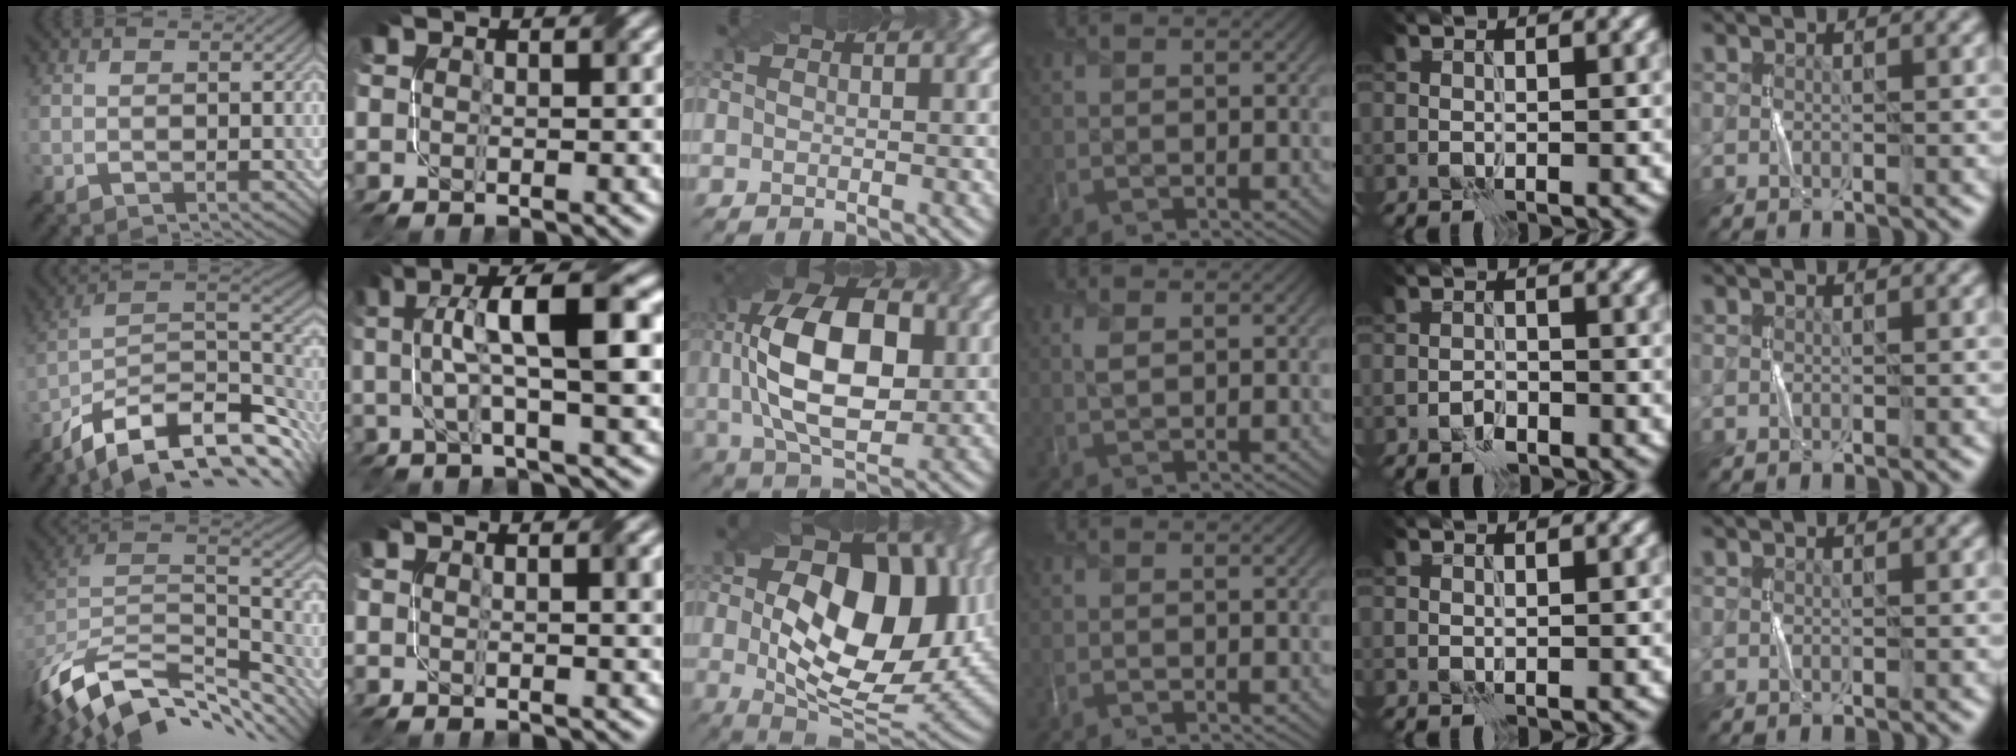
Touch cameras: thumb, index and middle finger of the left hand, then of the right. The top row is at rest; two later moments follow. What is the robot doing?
{"motion": "twist", "object": "screw"}